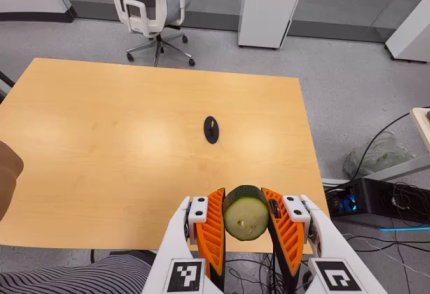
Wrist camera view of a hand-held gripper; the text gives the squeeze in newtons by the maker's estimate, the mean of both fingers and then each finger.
{"total": 11.0, "left": 10.0, "right": 12.1}